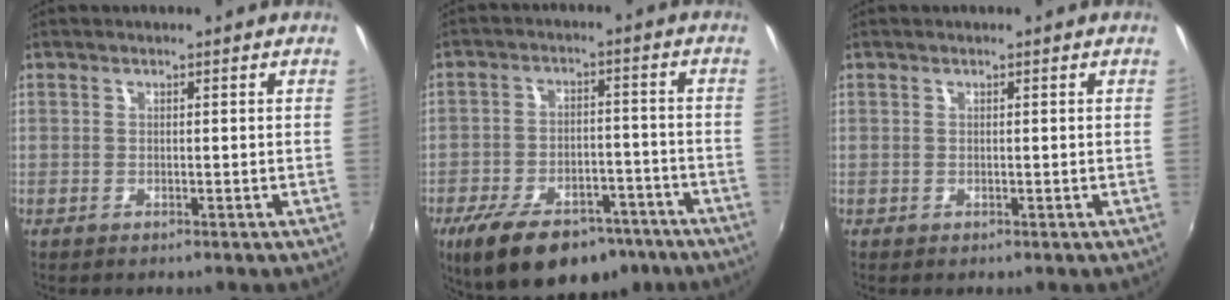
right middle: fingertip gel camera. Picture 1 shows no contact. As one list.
[{"total": 18.7, "force": [-13.0, 8.7, 10.3], "torque": [-0.203, -0.015, -0.186]}, {"total": 0.0}]